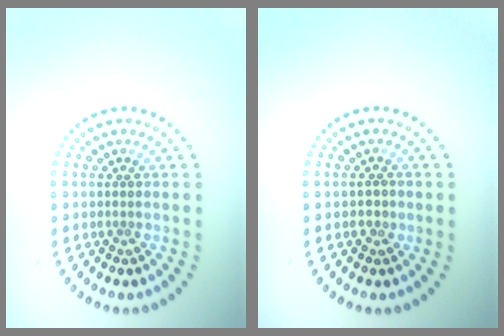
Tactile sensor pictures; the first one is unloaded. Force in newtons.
{"total": 0.9, "press": 0.8, "slide": 0.3}